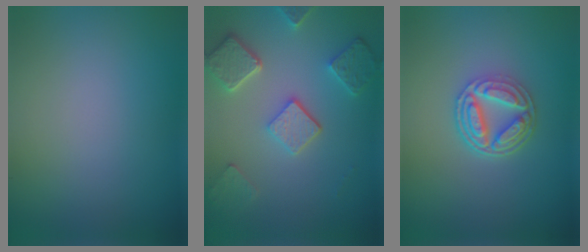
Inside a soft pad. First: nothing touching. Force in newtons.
{"total": 5.2, "press": 4.0, "slide": 3.3}
{"total": 5.0, "press": 3.8, "slide": 3.2}